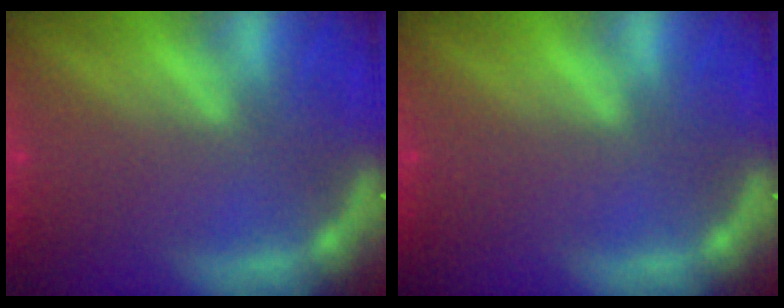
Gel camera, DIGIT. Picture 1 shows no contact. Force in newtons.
{"total": 0.0}